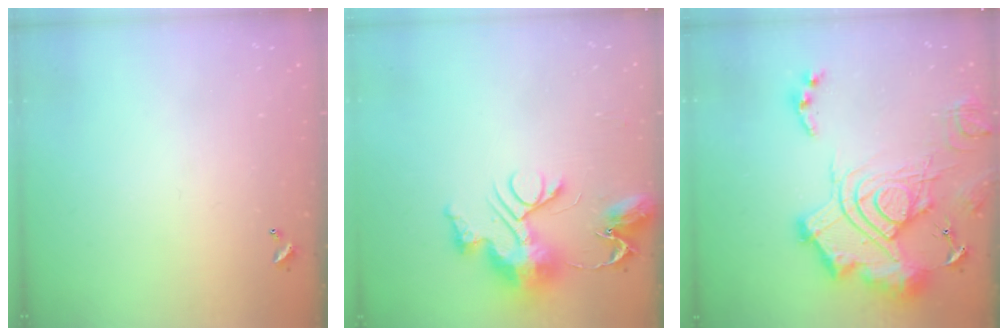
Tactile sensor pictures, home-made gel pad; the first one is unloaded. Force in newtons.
{"total": 12.5, "press": 12.4, "slide": 1.2}
{"total": 26.0, "press": 25.8, "slide": 3.2}